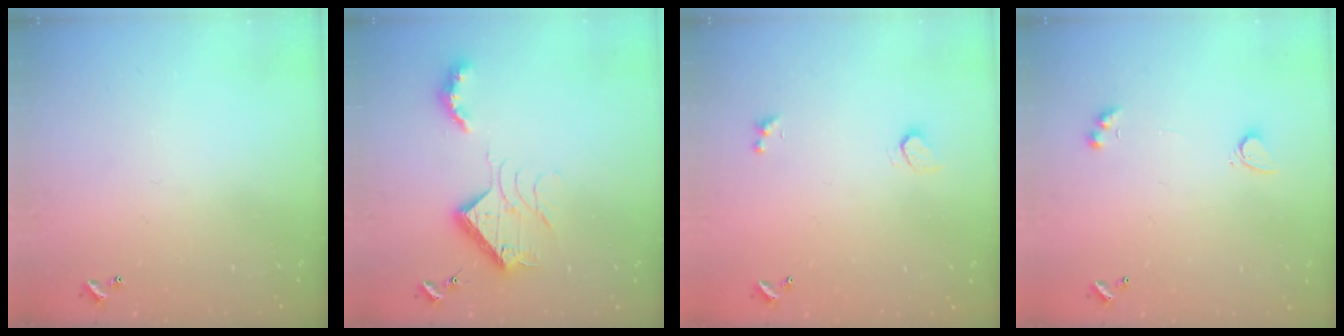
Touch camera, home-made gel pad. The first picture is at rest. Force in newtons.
{"total": 13.3, "press": 13.3, "slide": 0.4}
{"total": 0.9, "press": 0.8, "slide": 0.4}
{"total": 2.9, "press": 2.6, "slide": 1.3}